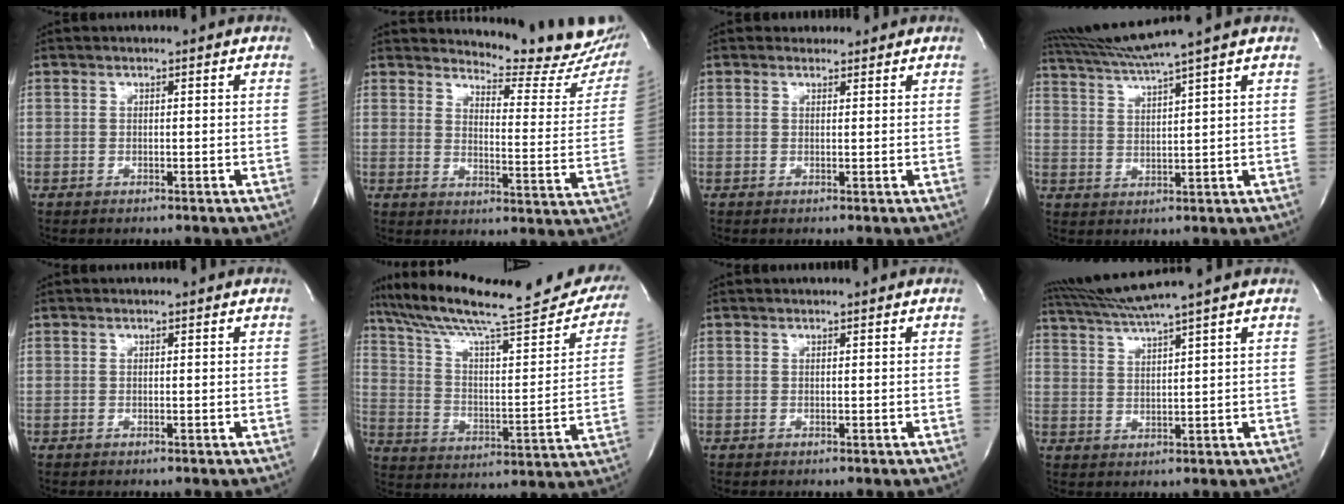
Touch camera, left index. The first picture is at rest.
{"total": 16.5, "force": [15.9, 1.9, 3.8], "torque": [-0.041, -0.108, 0.172]}
{"total": 1.8, "force": [1.5, 1.0, -0.1], "torque": [0.003, 0.010, 0.018]}
{"total": 7.9, "force": [6.7, -2.8, 3.0], "torque": [-0.062, 0.001, 0.130]}
{"total": 0.0}
{"total": 30.4, "force": [25.4, 4.9, 16.0], "torque": [-0.251, -0.030, 0.346]}
{"total": 0.9, "force": [0.8, 0.2, 0.2], "torque": [-0.005, 0.020, 0.013]}
{"total": 7.4, "force": [6.3, -2.5, 2.8], "torque": [-0.057, 0.003, 0.121]}